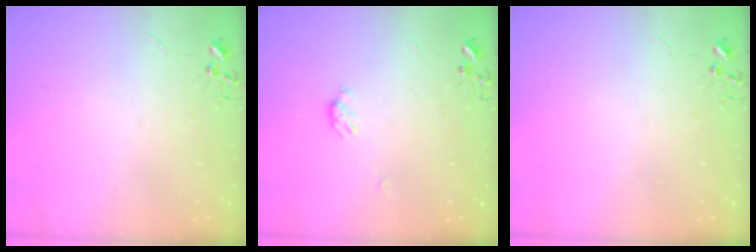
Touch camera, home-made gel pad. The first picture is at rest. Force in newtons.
{"total": 4.1, "press": 4.0, "slide": 0.3}
{"total": 0.0}